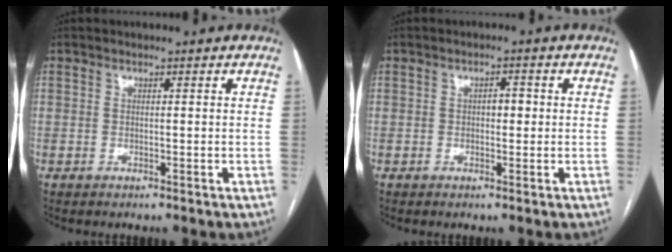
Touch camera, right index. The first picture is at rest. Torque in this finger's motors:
{"motor_torque": [0.67, 0.09, 0.01, 0.03]}